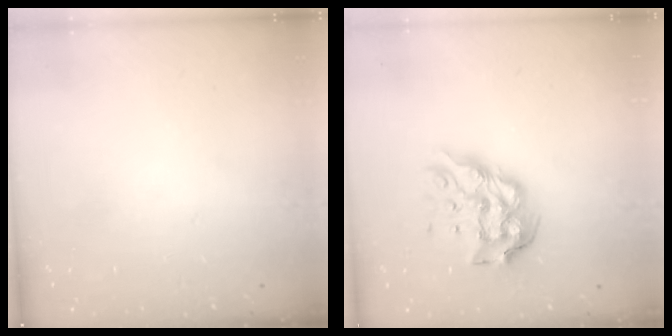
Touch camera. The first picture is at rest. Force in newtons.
{"total": 11.3, "press": 11.2, "slide": 1.3}